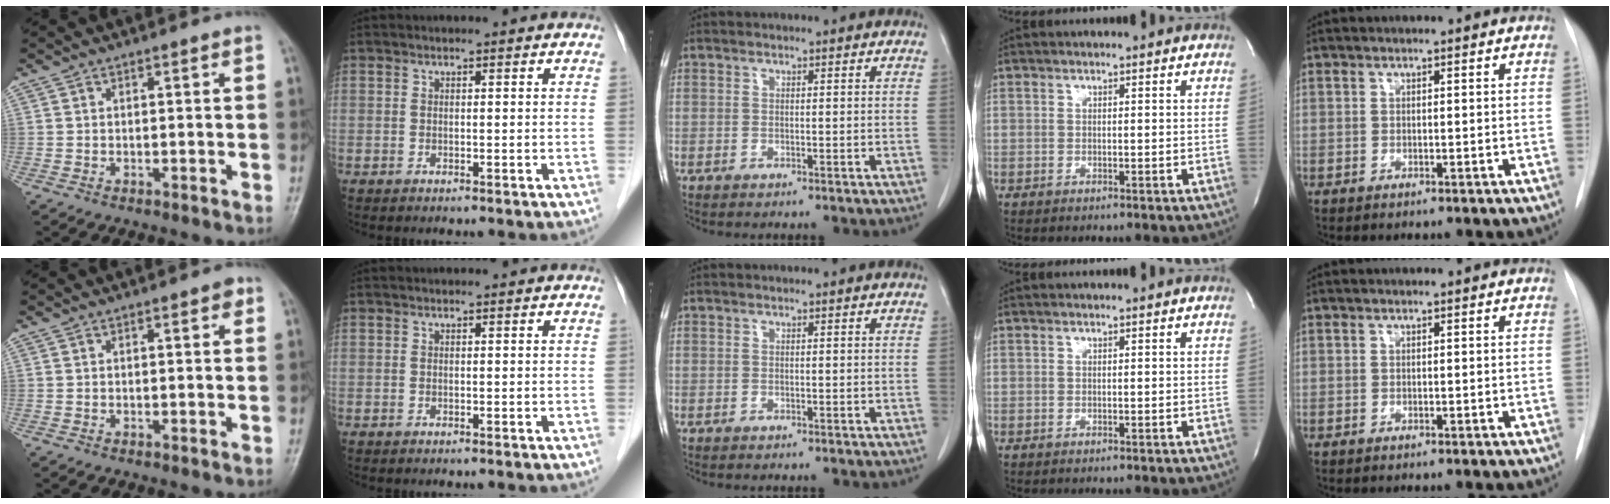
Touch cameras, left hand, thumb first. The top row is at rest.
{"thumb": {"total": 1.4, "force": [0.6, 0.6, 1.2], "torque": [-0.011, 0.001, 0.005]}}